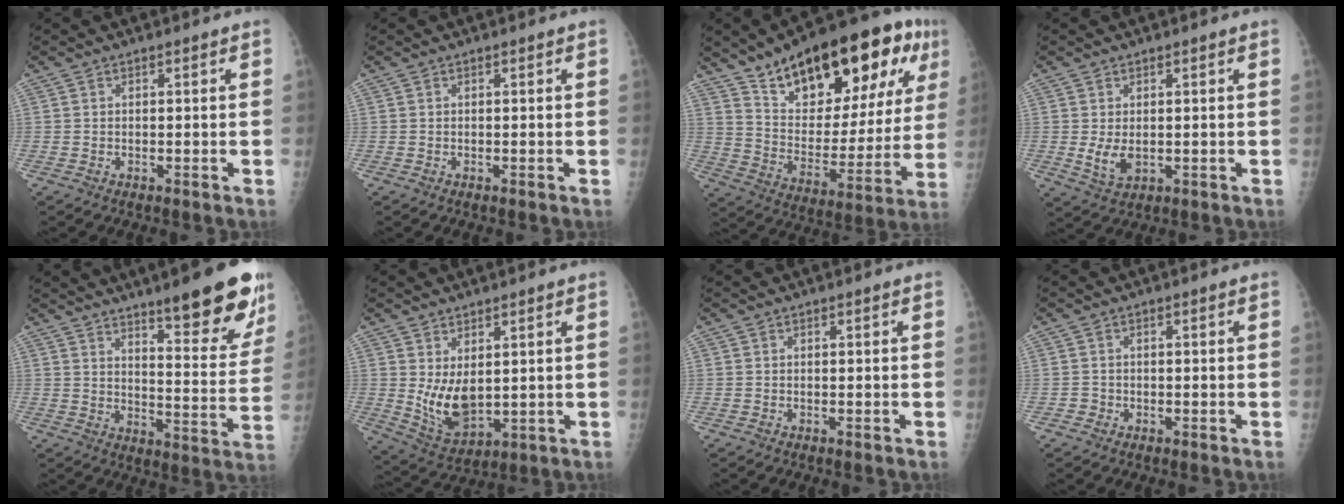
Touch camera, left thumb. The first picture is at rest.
{"total": 0.0}
{"total": 28.5, "force": [15.7, 11.4, 20.8], "torque": [-0.281, -0.027, 0.251]}
{"total": 4.0, "force": [0.0, 2.5, 3.1], "torque": [-0.054, -0.011, 0.009]}
{"total": 19.1, "force": [12.6, 4.1, 13.8], "torque": [-0.144, -0.077, 0.179]}
{"total": 8.6, "force": [1.6, 4.8, 6.9], "torque": [-0.110, -0.029, 0.051]}
{"total": 0.0}
{"total": 1.2, "force": [-0.5, 1.1, 0.0], "torque": [0.009, 0.006, -0.012]}